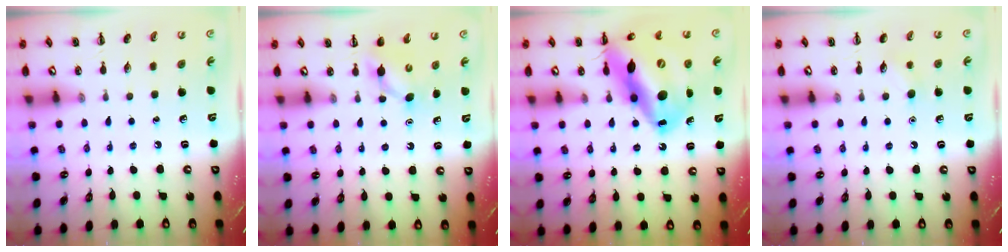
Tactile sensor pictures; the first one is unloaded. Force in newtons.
{"total": 4.0, "press": 3.8, "slide": 1.0}
{"total": 22.0, "press": 21.1, "slide": 6.3}
{"total": 5.7, "press": 5.4, "slide": 1.8}